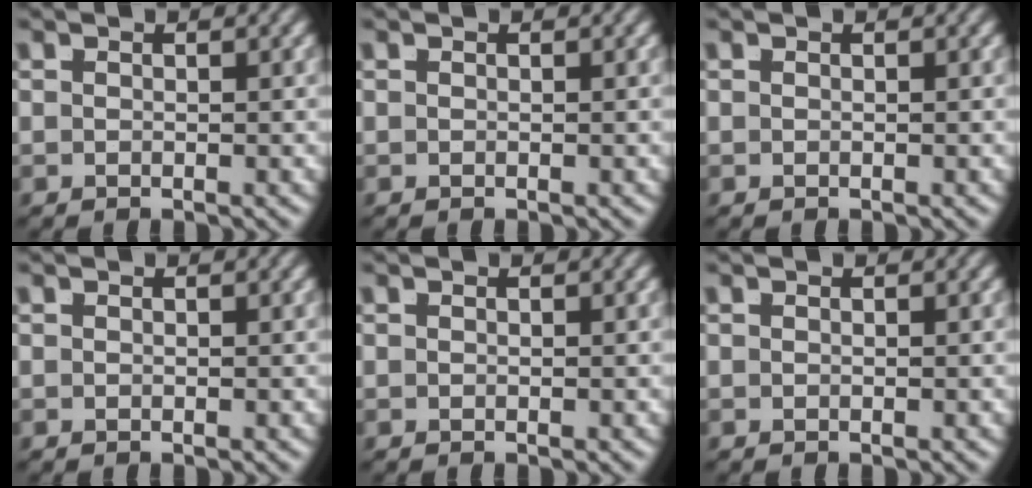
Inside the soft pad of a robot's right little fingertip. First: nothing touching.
{"total": 0.0}
{"total": 0.0}
{"total": 0.0}
{"total": 0.0}
{"total": 0.0}